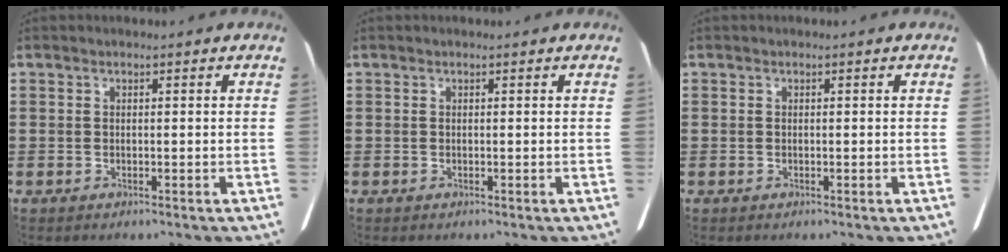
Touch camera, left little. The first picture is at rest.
{"total": 0.0}
{"total": 0.0}